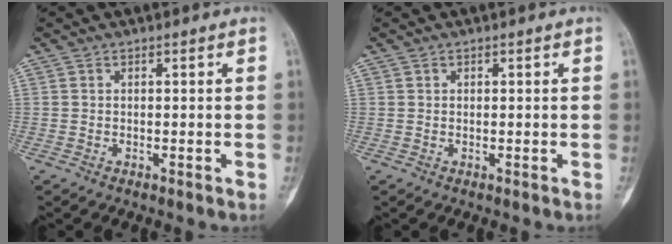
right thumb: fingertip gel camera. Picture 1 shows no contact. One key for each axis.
{"total": 0.0}